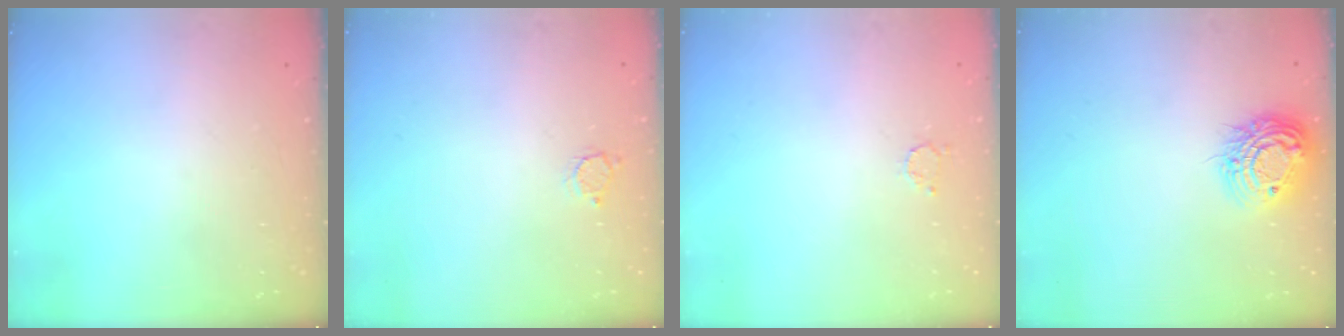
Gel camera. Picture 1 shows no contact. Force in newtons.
{"total": 2.8, "press": 2.8, "slide": 0.3}
{"total": 1.7, "press": 1.7, "slide": 0.3}
{"total": 13.2, "press": 13.2, "slide": 1.1}